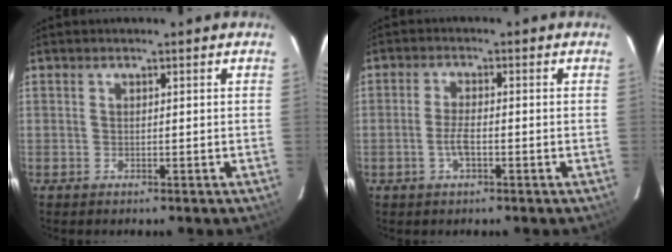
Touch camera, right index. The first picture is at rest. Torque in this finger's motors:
{"motor_torque": [-0.17, -0.01, -0.04, 0.01]}